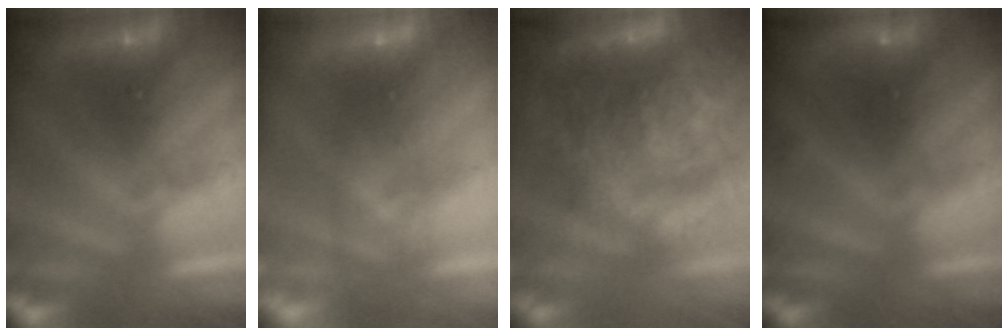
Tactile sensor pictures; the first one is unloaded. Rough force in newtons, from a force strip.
{"total": 7.8}
{"total": 7.8}
{"total": 1.2}